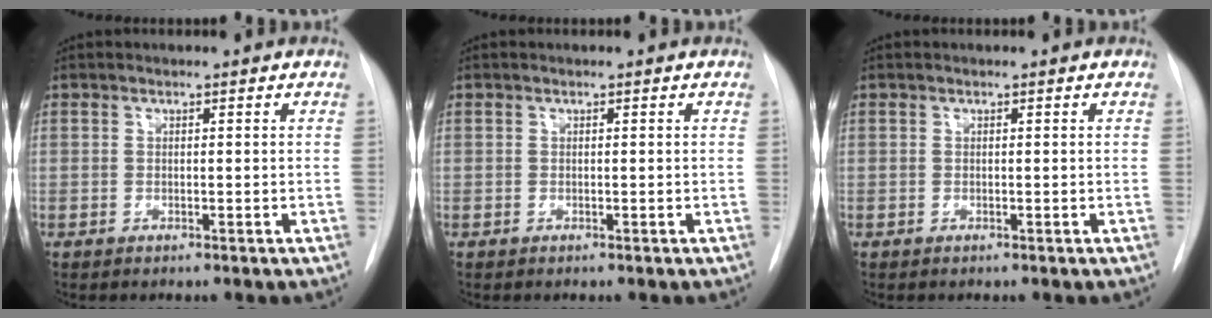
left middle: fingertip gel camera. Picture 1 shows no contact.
{"total": 0.0}
{"total": 0.0}